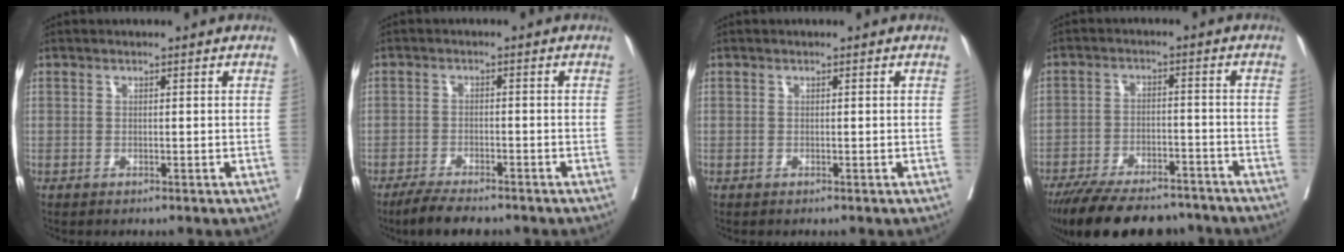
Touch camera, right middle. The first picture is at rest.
{"total": 5.7, "force": [-4.8, 1.5, 2.7], "torque": [-0.046, -0.010, -0.080]}
{"total": 0.0}
{"total": 17.4, "force": [-14.8, 5.5, 7.4], "torque": [-0.148, -0.012, -0.219]}